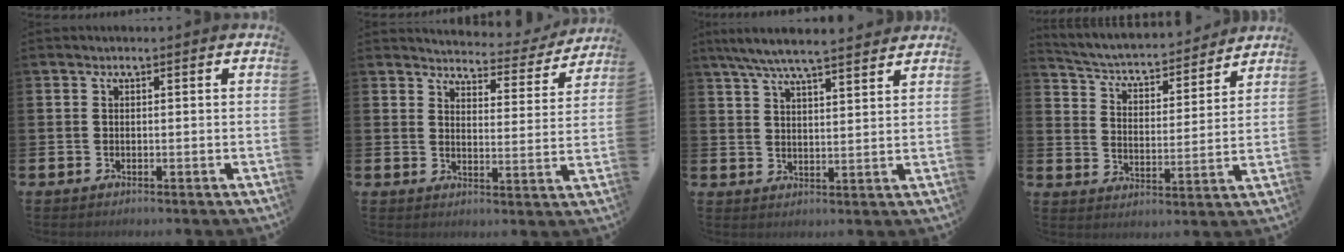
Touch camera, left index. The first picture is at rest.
{"total": 3.9, "force": [3.8, 0.9, 0.2], "torque": [-0.010, -0.038, 0.058]}
{"total": 6.8, "force": [6.4, 0.5, 2.4], "torque": [-0.063, -0.026, 0.114]}
{"total": 4.6, "force": [4.3, 1.2, 1.1], "torque": [-0.049, -0.041, 0.064]}